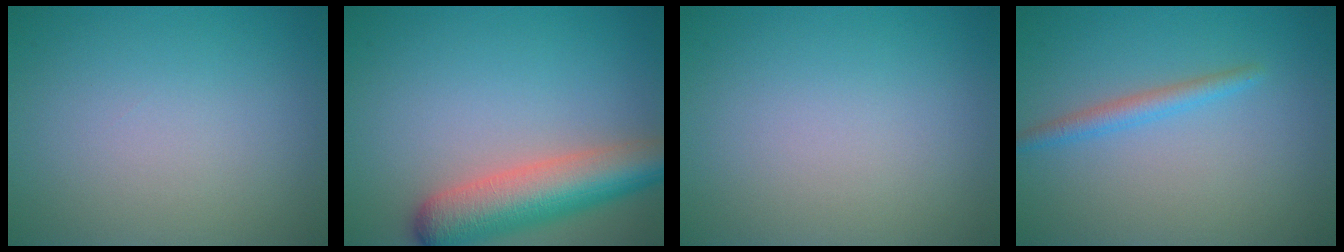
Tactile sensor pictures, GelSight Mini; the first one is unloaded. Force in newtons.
{"total": 7.0, "press": 7.0, "slide": 0.4}
{"total": 0.0}
{"total": 1.8, "press": 1.8, "slide": 0.1}